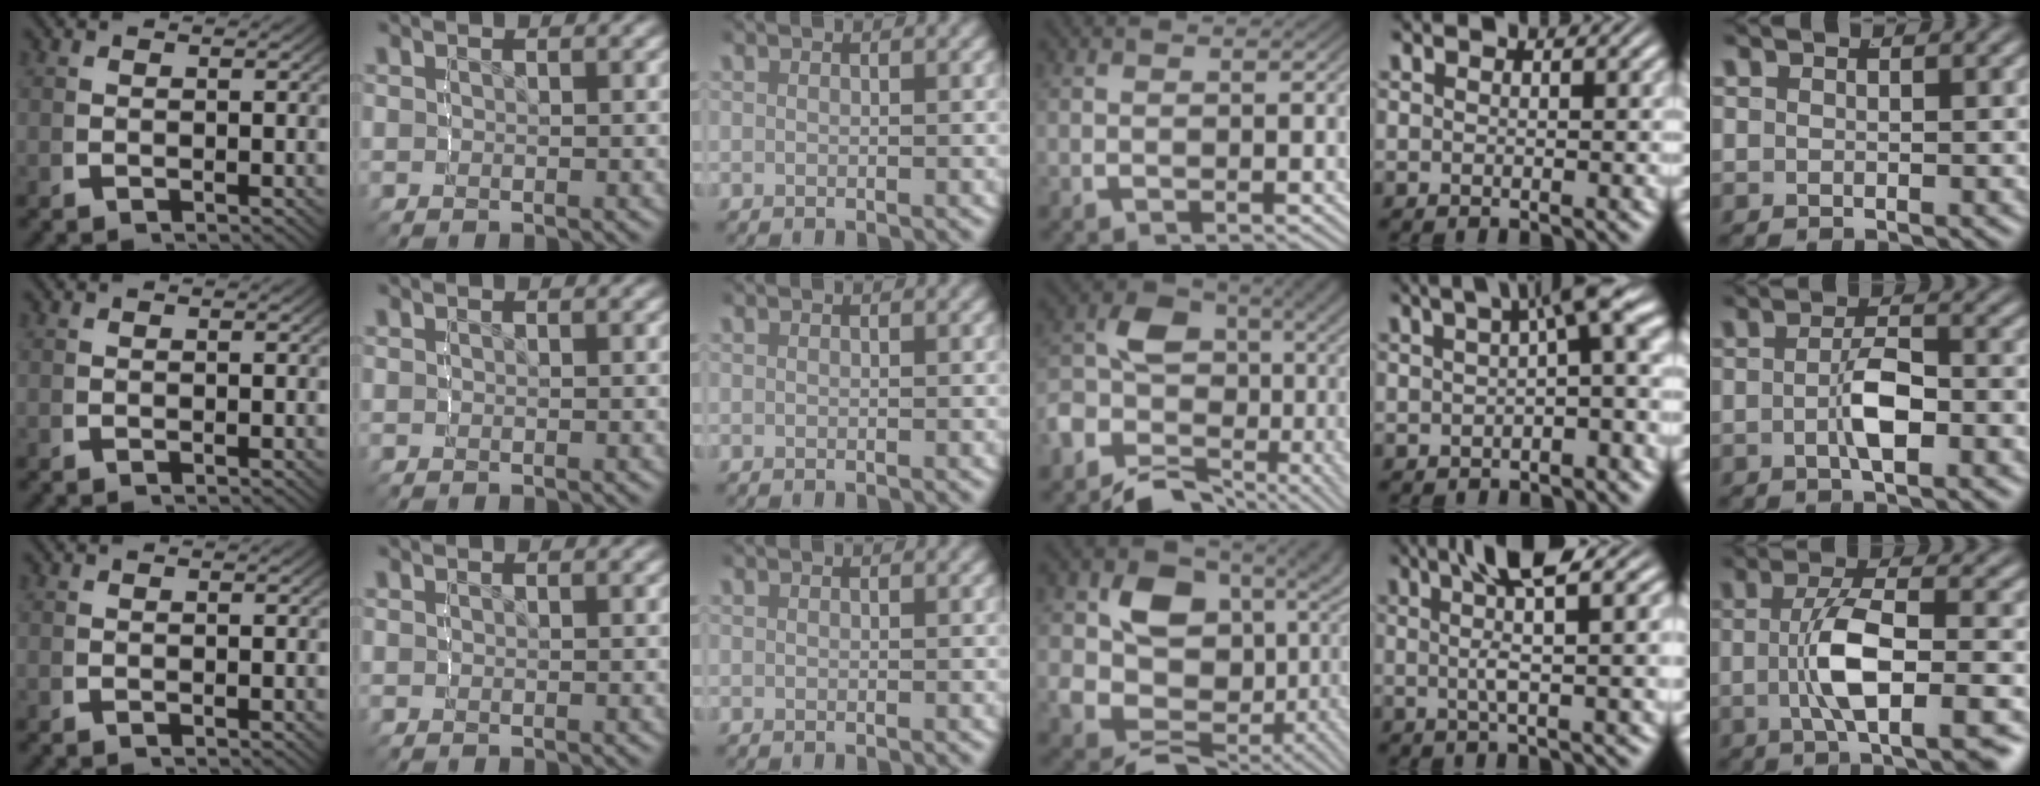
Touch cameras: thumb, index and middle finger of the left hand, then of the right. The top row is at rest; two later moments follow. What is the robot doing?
{"motion": "lift_and_place", "object": "stress ball aka squeeze ball"}